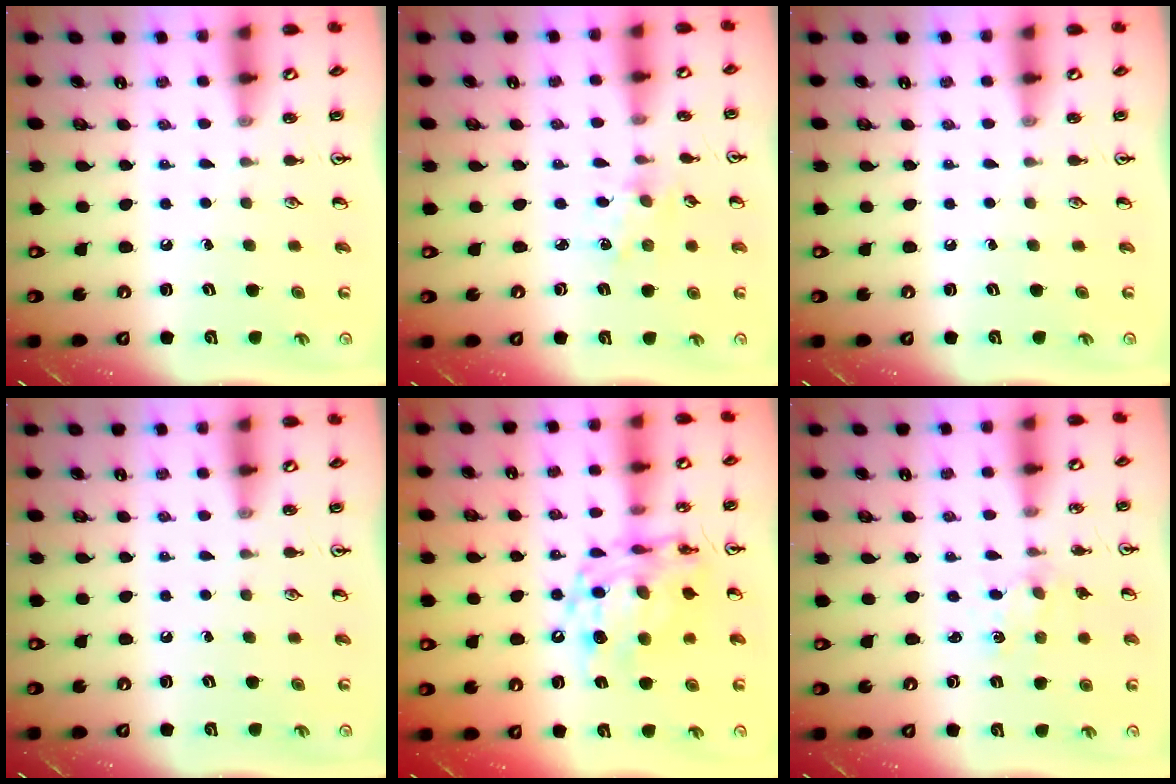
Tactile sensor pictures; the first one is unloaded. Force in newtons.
{"total": 1.4, "press": 1.3, "slide": 0.2}
{"total": 0.0}
{"total": 0.0}
{"total": 14.2, "press": 14.1, "slide": 1.3}
{"total": 1.9, "press": 1.9, "slide": 0.3}